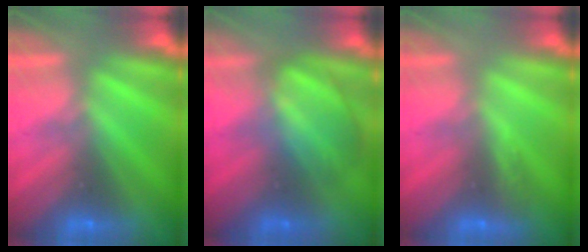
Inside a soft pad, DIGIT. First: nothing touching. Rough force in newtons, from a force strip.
{"total": 3.0}
{"total": 2.9}